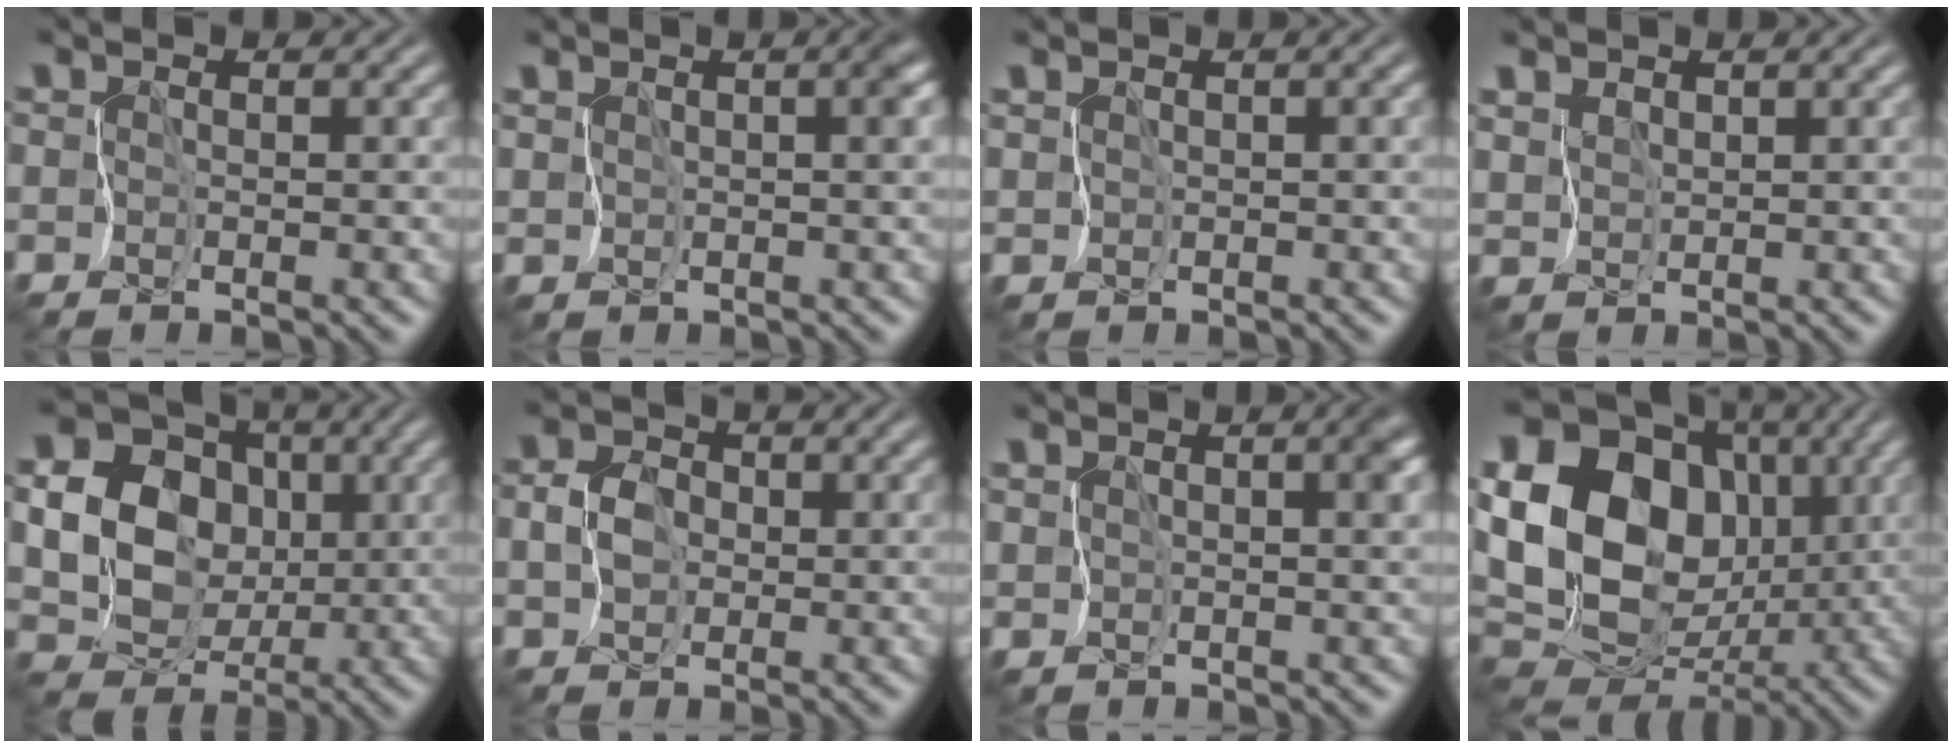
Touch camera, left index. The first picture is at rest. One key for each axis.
{"total": 2.8, "fx": 0.7, "fy": 1.0, "fz": 2.5, "tx": -0.032, "ty": 0.004, "tz": 0.014}
{"total": 0.9, "fx": 0.4, "fy": 0.3, "fz": 0.7, "tx": -0.015, "ty": 0.000, "tz": 0.008}
{"total": 1.3, "fx": 1.1, "fy": 0.6, "fz": 0.1, "tx": -0.015, "ty": 0.002, "tz": 0.030}
{"total": 13.4, "fx": 1.4, "fy": 12.1, "fz": 5.6, "tx": -0.162, "ty": 0.027, "tz": 0.001}
{"total": 2.4, "fx": 0.0, "fy": 2.0, "fz": 1.3, "tx": -0.028, "ty": 0.004, "tz": -0.004}
{"total": 3.4, "fx": 1.2, "fy": 1.4, "fz": 2.9, "tx": -0.039, "ty": 0.005, "tz": 0.020}
{"total": 20.2, "fx": 3.3, "fy": 16.2, "fz": 11.6, "tx": -0.232, "ty": 0.026, "tz": 0.049}